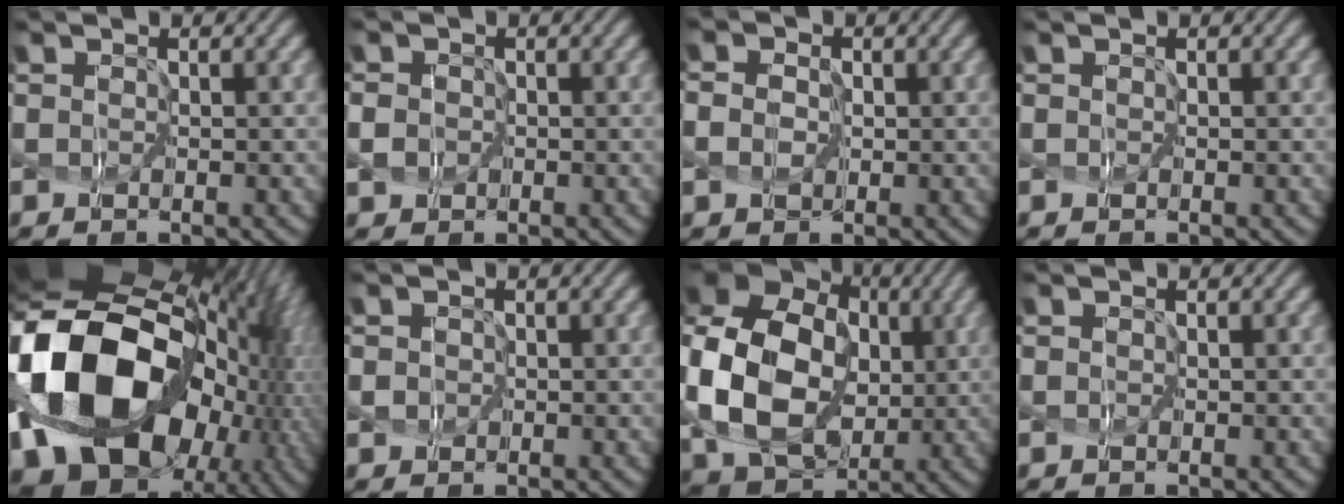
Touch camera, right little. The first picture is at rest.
{"total": 4.3, "force": [-1.2, 3.9, 1.4], "torque": [-0.045, 0.002, -0.037]}
{"total": 2.3, "force": [-0.1, 1.9, 1.2], "torque": [-0.021, 0.008, -0.005]}
{"total": 0.0}
{"total": 21.5, "force": [-2.6, 15.2, 15.0], "torque": [-0.332, -0.025, -0.023]}
{"total": 2.6, "force": [0.1, 2.5, 0.8], "torque": [-0.003, 0.026, -0.024]}
{"total": 12.4, "force": [0.5, 9.4, 8.0], "torque": [-0.197, -0.002, 0.020]}
{"total": 0.0}